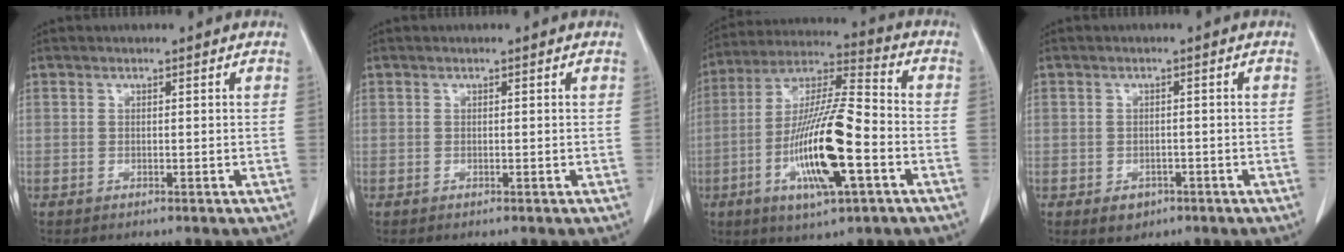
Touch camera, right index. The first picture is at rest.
{"total": 0.0}
{"total": 17.4, "force": [-5.2, 2.6, 16.4], "torque": [-0.323, -0.006, -0.090]}
{"total": 2.7, "force": [-1.4, 2.1, 1.0], "torque": [-0.010, 0.004, -0.010]}